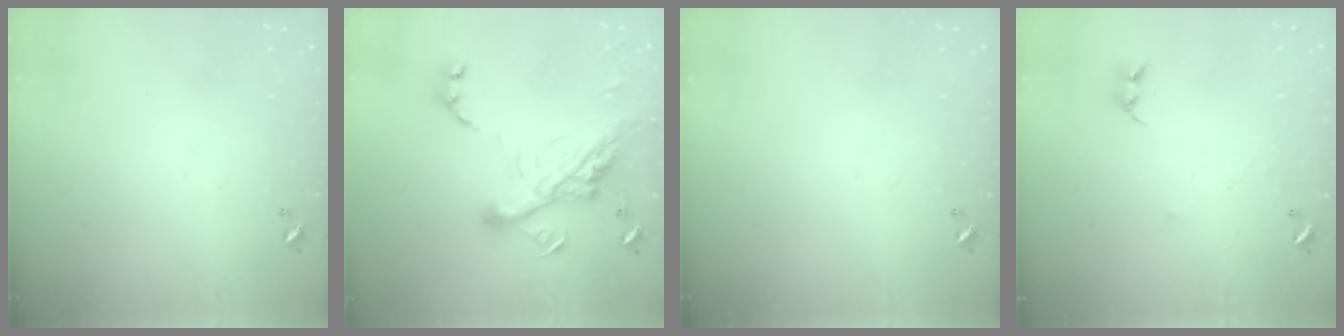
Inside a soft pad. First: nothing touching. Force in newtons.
{"total": 19.3, "press": 19.1, "slide": 2.5}
{"total": 0.0}
{"total": 2.4, "press": 2.4, "slide": 0.4}